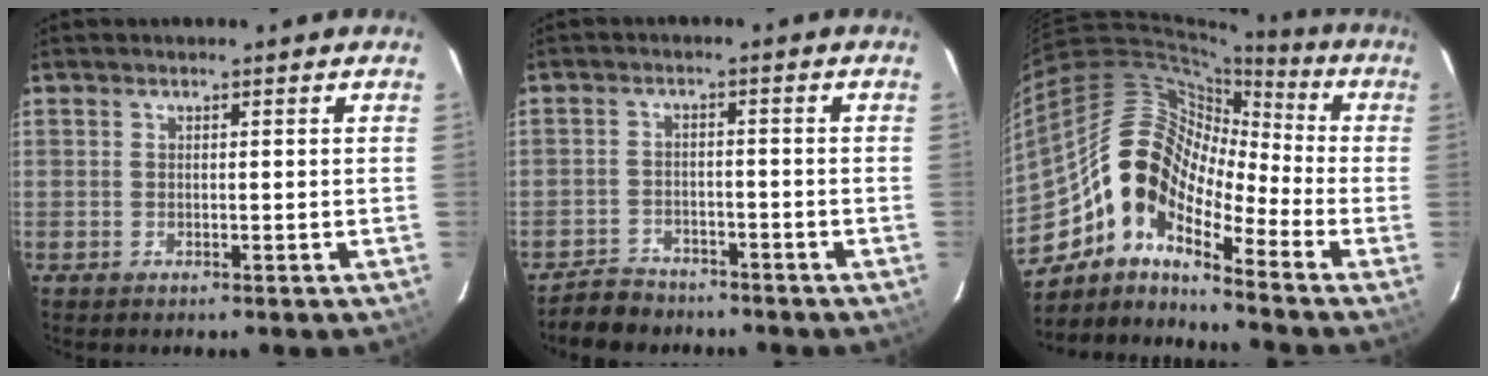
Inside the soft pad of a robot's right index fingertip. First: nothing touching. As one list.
[{"total": 6.3, "force": [-5.4, 3.0, 0.9], "torque": [-0.043, 0.007, -0.087]}, {"total": 13.8, "force": [-7.3, 6.7, 9.6], "torque": [-0.154, 0.012, -0.156]}]